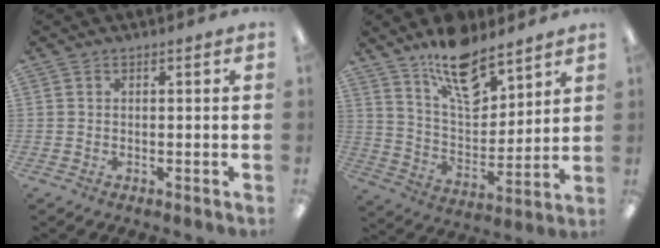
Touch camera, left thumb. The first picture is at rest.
{"total": 15.7, "force": [11.7, 6.7, 8.1], "torque": [-0.128, -0.072, 0.205]}